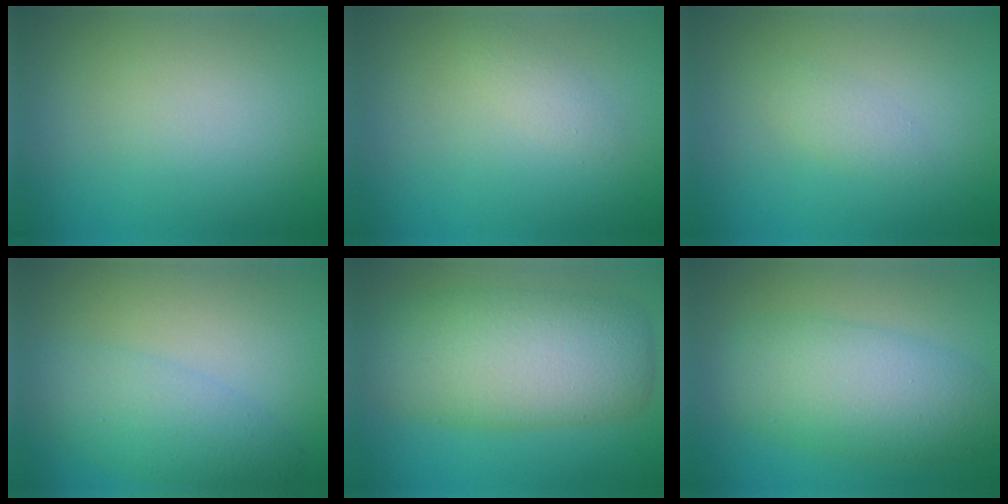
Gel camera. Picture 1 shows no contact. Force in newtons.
{"total": 1.1, "press": 1.1, "slide": 0.1}
{"total": 1.3, "press": 1.3, "slide": 0.1}
{"total": 4.3, "press": 4.3, "slide": 0.1}
{"total": 8.9, "press": 8.9, "slide": 0.7}
{"total": 6.8, "press": 6.8, "slide": 0.3}